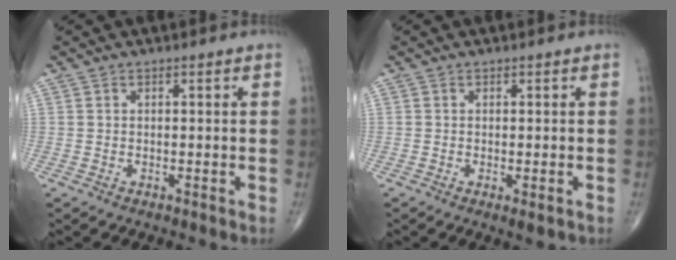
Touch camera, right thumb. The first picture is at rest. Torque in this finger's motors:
{"motor_torque": [0.10, -0.11, -0.23, -0.33, -0.03]}